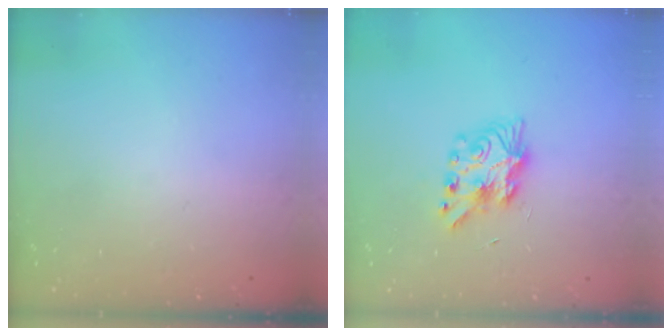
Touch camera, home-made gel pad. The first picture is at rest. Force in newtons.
{"total": 8.2, "press": 8.1, "slide": 0.3}